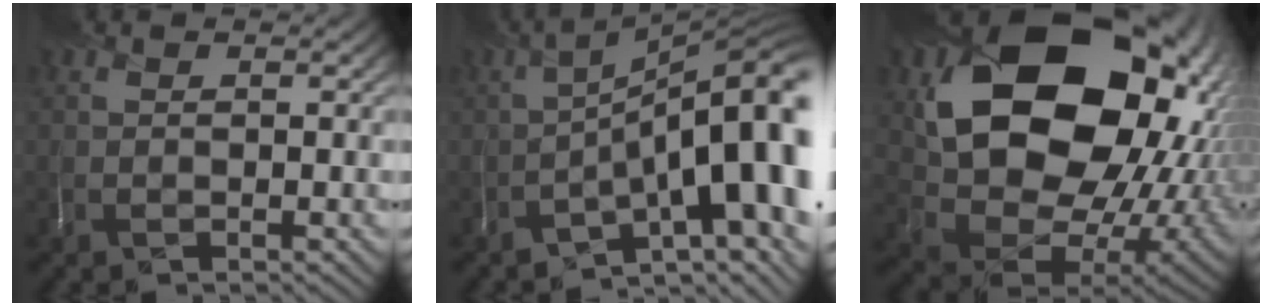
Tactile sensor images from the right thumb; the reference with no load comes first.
{"total": 15.9, "force": [-4.0, 5.9, 14.2], "torque": [-0.178, -0.005, -0.053]}
{"total": 19.7, "force": [5.3, 15.0, 11.7], "torque": [-0.245, -0.039, 0.155]}